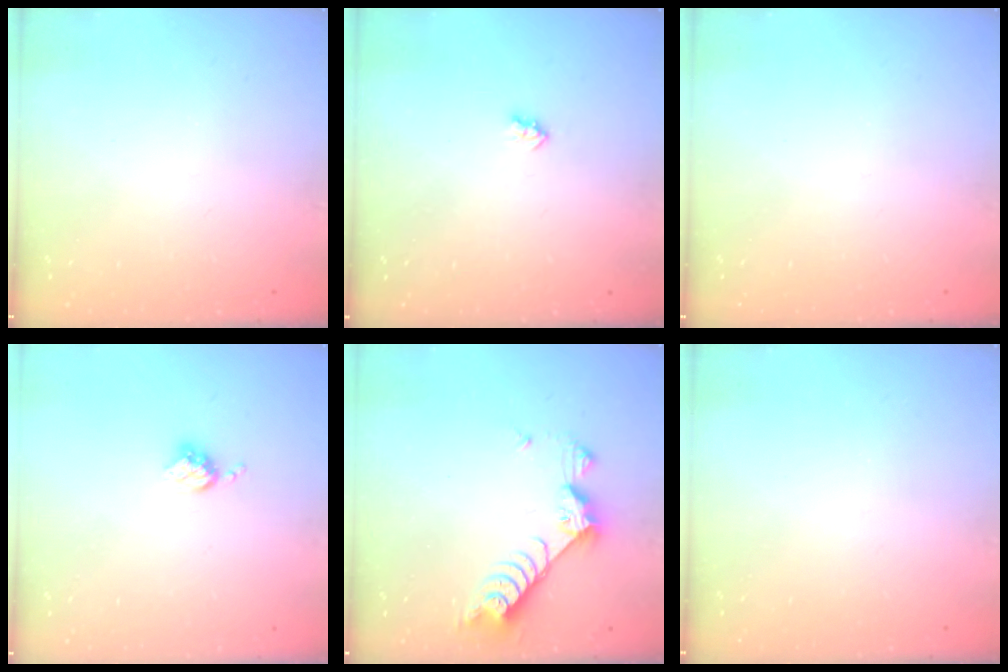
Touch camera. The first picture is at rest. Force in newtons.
{"total": 2.0, "press": 2.0, "slide": 0.3}
{"total": 0.0}
{"total": 3.6, "press": 3.6, "slide": 0.4}
{"total": 7.6, "press": 7.6, "slide": 0.6}
{"total": 0.0}